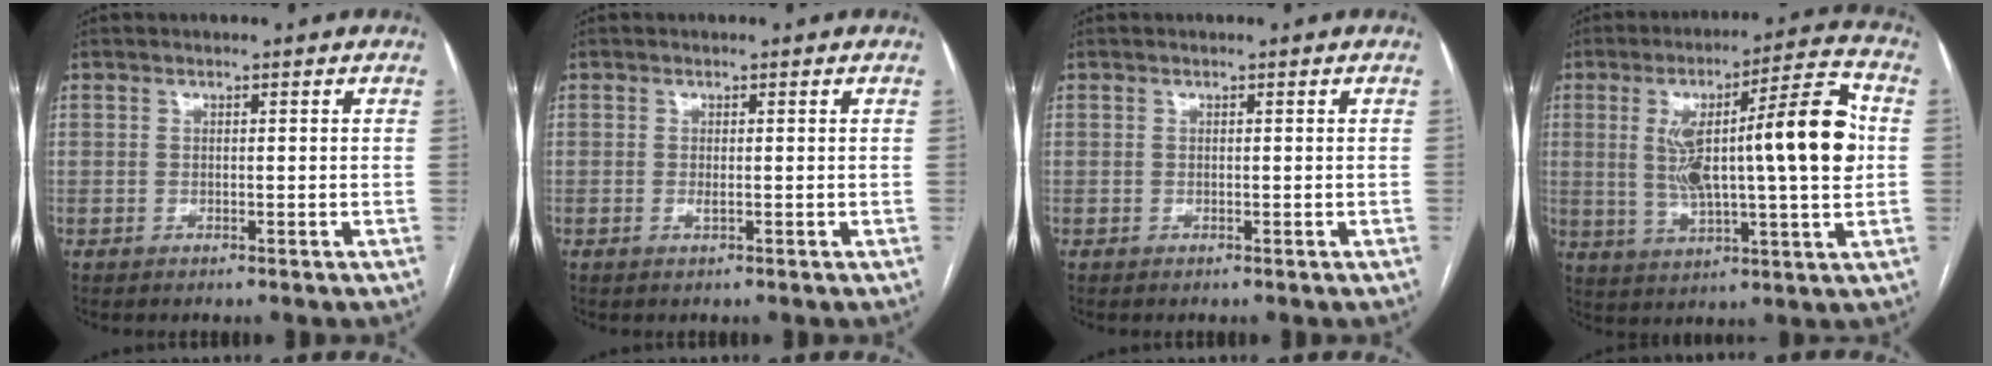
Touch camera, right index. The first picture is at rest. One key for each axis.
{"total": 0.6, "fx": -0.1, "fy": 0.1, "fz": 0.6, "tx": -0.013, "ty": -0.001, "tz": -0.003}
{"total": 0.0}
{"total": 17.3, "fx": 2.1, "fy": 2.3, "fz": 17.0, "tx": -0.269, "ty": 0.028, "tz": 0.034}